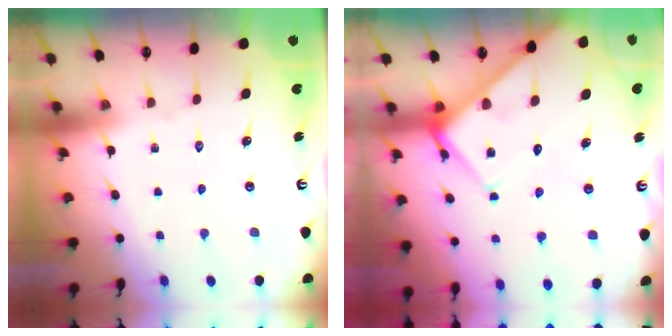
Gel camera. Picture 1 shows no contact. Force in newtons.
{"total": 9.4, "press": 9.3, "slide": 0.7}